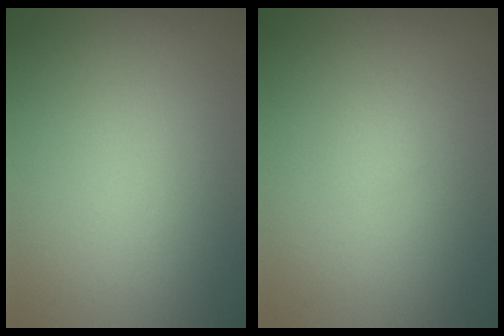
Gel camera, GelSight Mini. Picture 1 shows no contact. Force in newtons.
{"total": 0.5, "press": 0.5, "slide": 0.0}